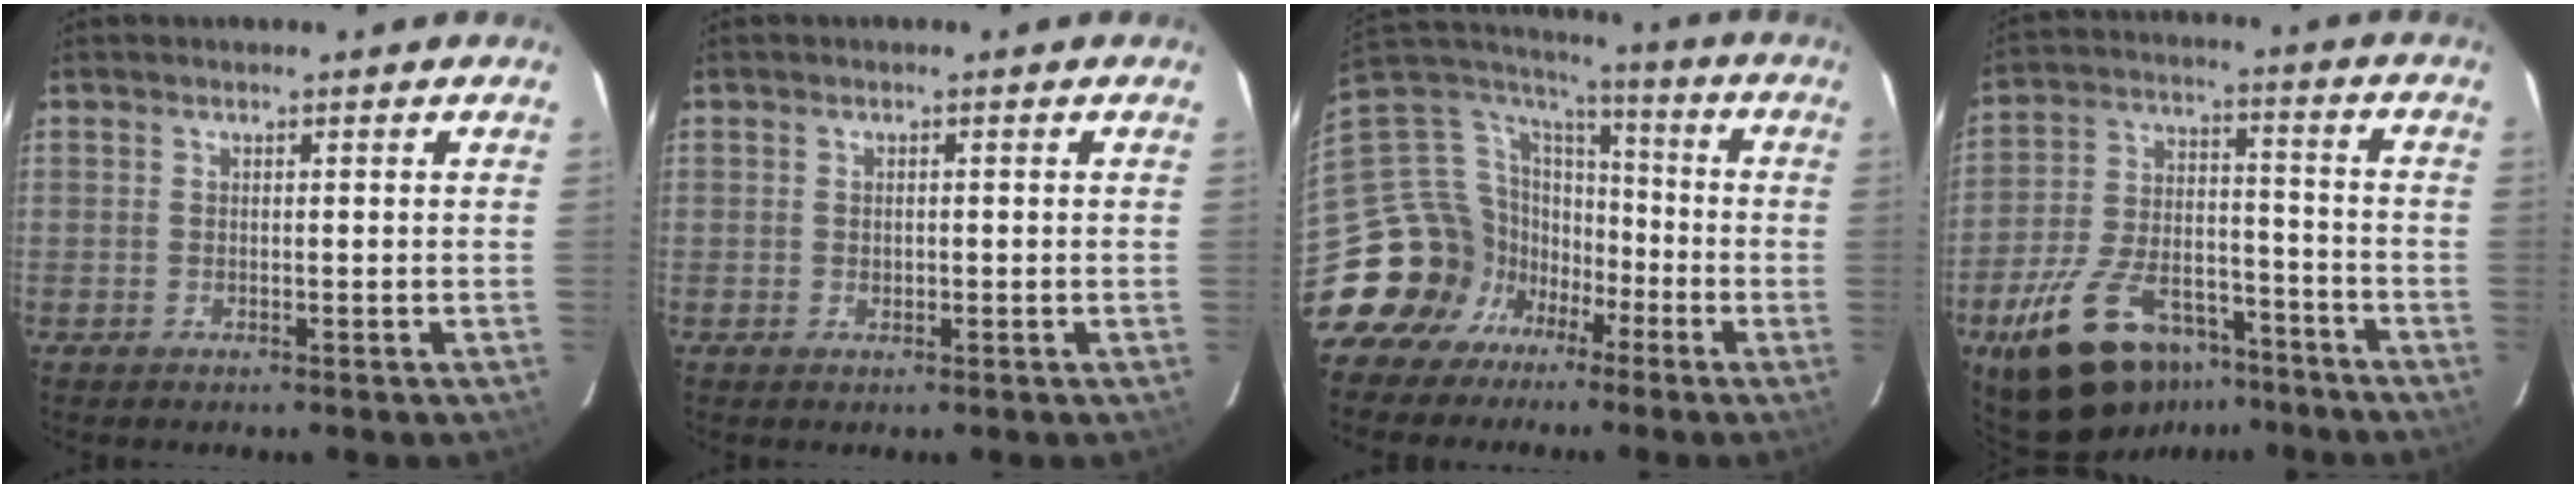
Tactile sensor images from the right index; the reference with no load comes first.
{"total": 0.9, "force": [-0.1, 0.7, 0.5], "torque": [-0.006, 0.002, 0.001]}
{"total": 17.8, "force": [-9.8, 14.3, 4.2], "torque": [-0.109, 0.058, -0.175]}
{"total": 19.0, "force": [-12.4, 9.7, 10.6], "torque": [-0.215, 0.004, -0.192]}